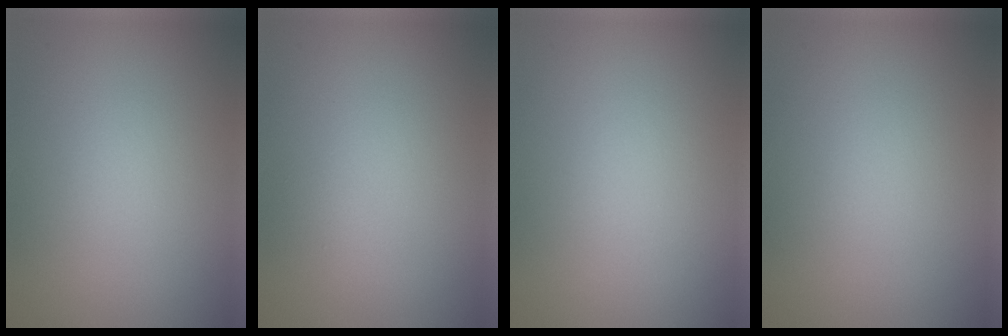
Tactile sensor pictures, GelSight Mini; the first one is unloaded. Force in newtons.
{"total": 0.5, "press": 0.5, "slide": 0.0}
{"total": 0.0}
{"total": 0.0}